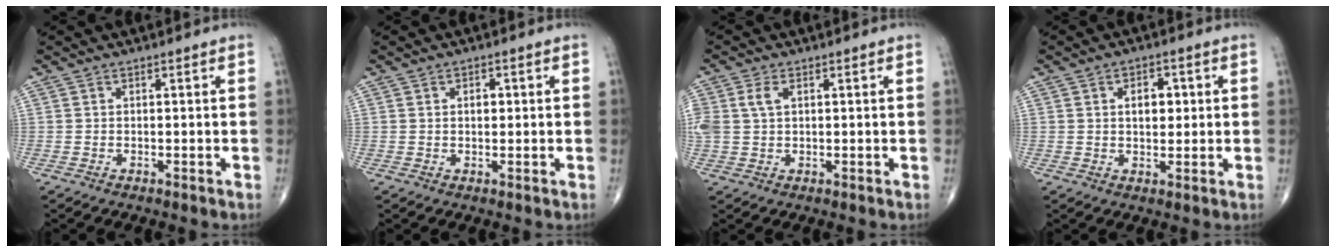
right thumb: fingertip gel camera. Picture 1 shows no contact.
{"total": 1.8, "force": [0.3, 1.2, 1.3], "torque": [-0.014, 0.002, 0.003]}
{"total": 5.1, "force": [1.4, 3.2, 3.6], "torque": [-0.096, 0.014, 0.031]}
{"total": 4.8, "force": [0.9, 3.0, 3.6], "torque": [-0.036, 0.001, 0.012]}